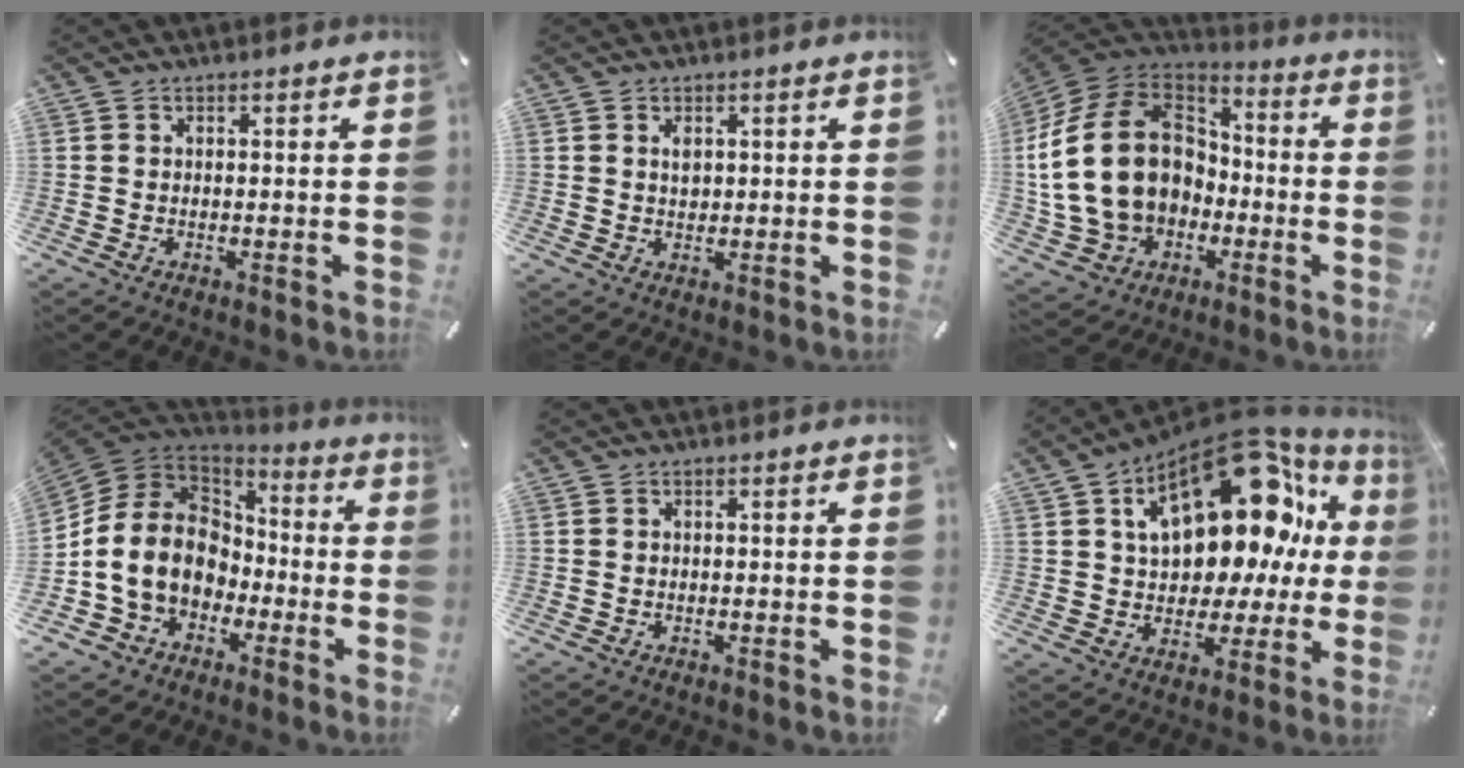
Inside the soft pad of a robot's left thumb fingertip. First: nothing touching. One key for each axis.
{"total": 2.1, "fx": 0.7, "fy": 1.5, "fz": 1.3, "tx": -0.013, "ty": -0.003, "tz": 0.009}
{"total": 23.0, "fx": -1.0, "fy": 17.8, "fz": 14.5, "tx": -0.303, "ty": 0.022, "tz": -0.014}
{"total": 14.6, "fx": -3.0, "fy": 12.4, "fz": 7.0, "tx": -0.177, "ty": 0.014, "tz": -0.055}
{"total": 0.0}
{"total": 22.8, "fx": 9.2, "fy": 13.3, "fz": 16.1, "tx": -0.244, "ty": -0.059, "tz": 0.152}